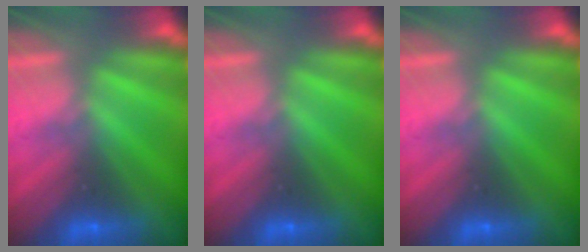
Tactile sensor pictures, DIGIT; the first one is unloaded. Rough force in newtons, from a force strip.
{"total": 0.0}
{"total": 0.0}